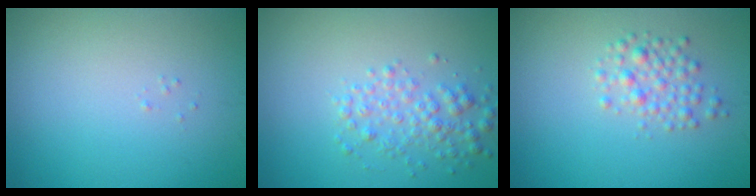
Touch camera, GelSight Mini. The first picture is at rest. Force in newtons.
{"total": 2.6, "press": 2.6, "slide": 0.0}
{"total": 2.2, "press": 2.2, "slide": 0.1}